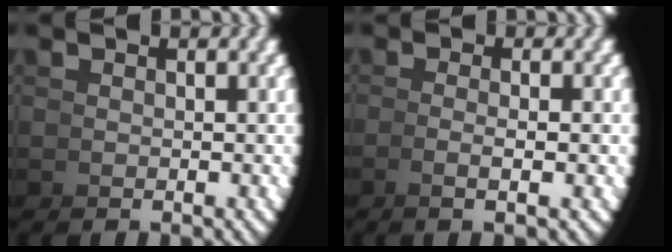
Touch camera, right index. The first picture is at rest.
{"total": 2.1, "force": [-0.5, -0.8, 1.9], "torque": [-0.033, 0.002, -0.008]}